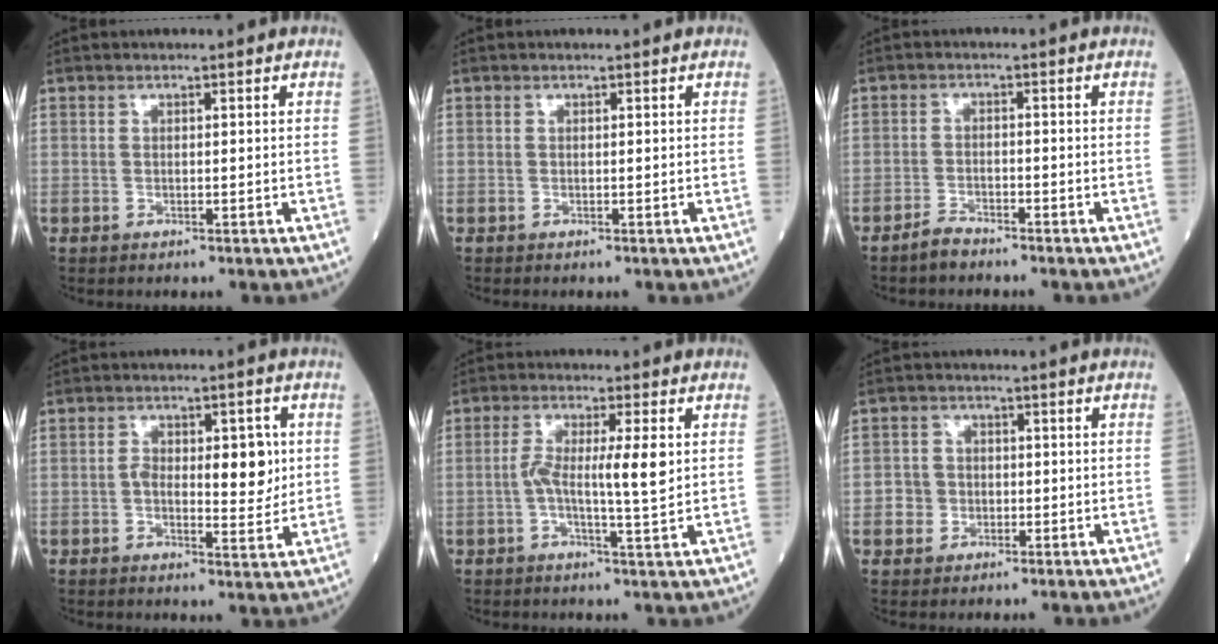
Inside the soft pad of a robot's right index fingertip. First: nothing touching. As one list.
[{"total": 0.0}, {"total": 2.4, "force": [-2.2, 0.4, 0.7], "torque": [-0.016, -0.003, -0.042]}, {"total": 8.2, "force": [0.8, 3.6, 7.3], "torque": [-0.102, 0.006, 0.013]}, {"total": 6.5, "force": [0.3, 0.4, 6.5], "torque": [-0.117, 0.005, 0.001]}, {"total": 3.1, "force": [-0.8, 2.9, 0.7], "torque": [-0.009, 0.009, -0.014]}]